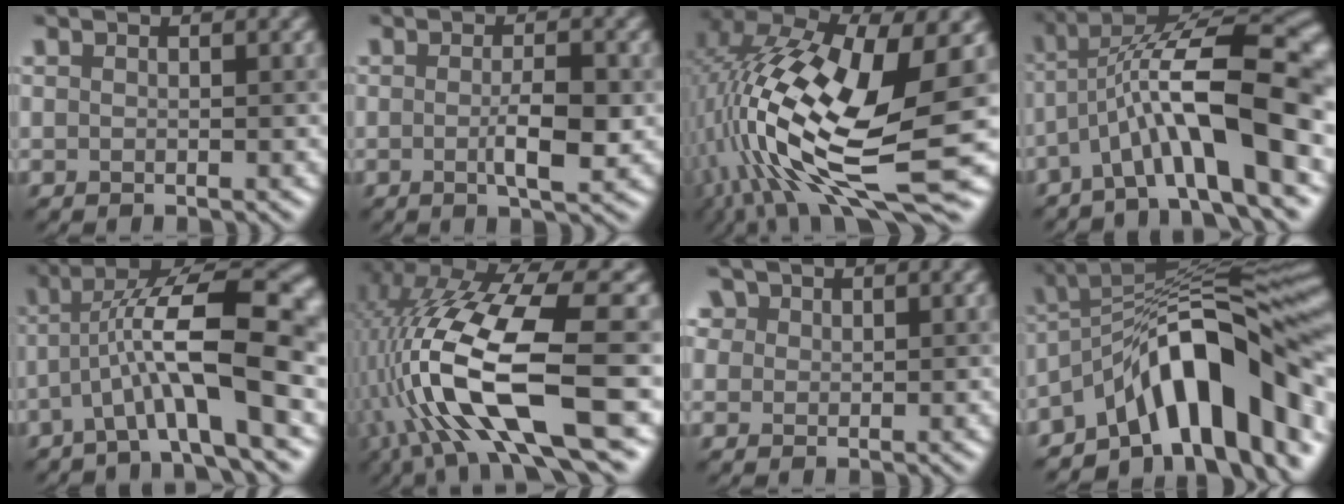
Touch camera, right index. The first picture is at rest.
{"total": 3.4, "force": [-0.4, 0.8, 3.3], "torque": [-0.059, -0.005, -0.006]}
{"total": 16.1, "force": [-0.6, 6.1, 14.9], "torque": [-0.305, 0.007, -0.015]}
{"total": 12.5, "force": [-2.5, 3.6, 11.7], "torque": [-0.196, 0.024, -0.045]}
{"total": 10.3, "force": [-1.8, 2.7, 9.8], "torque": [-0.169, 0.025, -0.038]}
{"total": 13.7, "force": [-3.0, 4.0, 12.7], "torque": [-0.255, 0.008, -0.050]}
{"total": 3.3, "force": [2.0, 2.4, 1.1], "torque": [-0.040, 0.007, 0.033]}
{"total": 13.9, "force": [-6.2, 5.5, 11.2], "torque": [-0.144, 0.025, -0.115]}